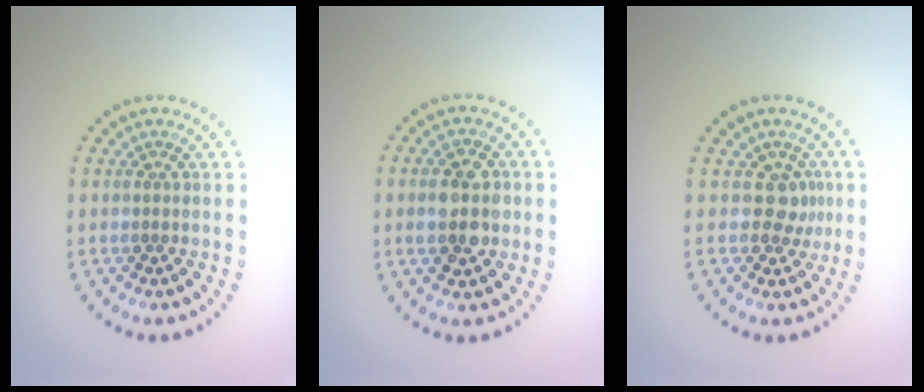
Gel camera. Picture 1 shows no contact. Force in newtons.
{"total": 4.4, "press": 4.4, "slide": 0.1}
{"total": 1.9, "press": 1.6, "slide": 1.1}